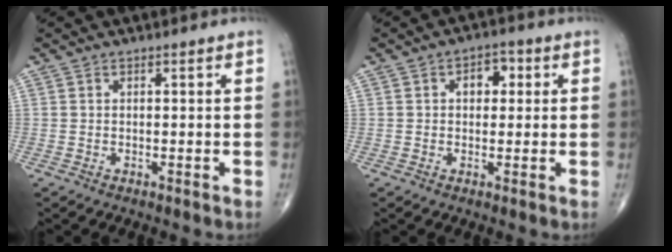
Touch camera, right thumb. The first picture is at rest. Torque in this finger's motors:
{"motor_torque": [0.09, 1.14, 0.52, 0.37, 0.02]}